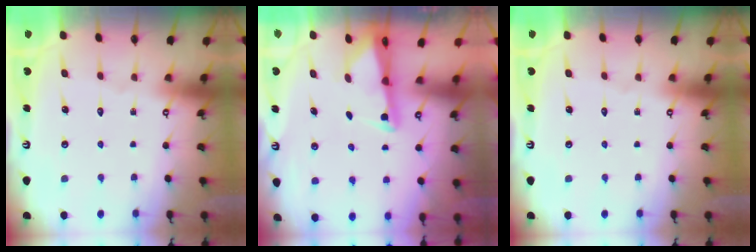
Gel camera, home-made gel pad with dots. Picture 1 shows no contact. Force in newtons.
{"total": 2.1, "press": 2.1, "slide": 0.3}
{"total": 0.0}